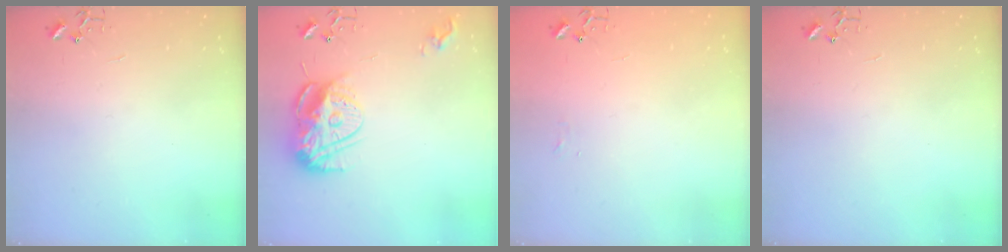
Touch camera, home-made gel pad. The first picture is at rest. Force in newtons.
{"total": 14.8, "press": 14.7, "slide": 1.4}
{"total": 3.8, "press": 3.8, "slide": 0.6}
{"total": 0.0}